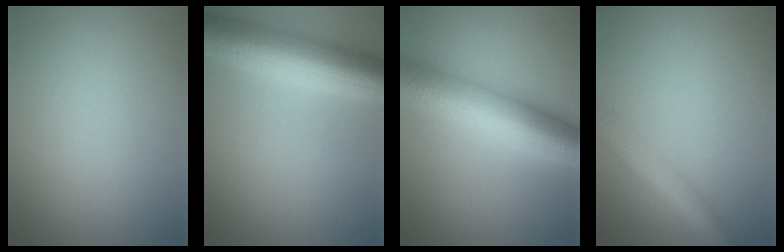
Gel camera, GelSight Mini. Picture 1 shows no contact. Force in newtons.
{"total": 8.9, "press": 8.9, "slide": 0.0}
{"total": 10.1, "press": 10.1, "slide": 0.2}
{"total": 4.6, "press": 4.6, "slide": 0.1}